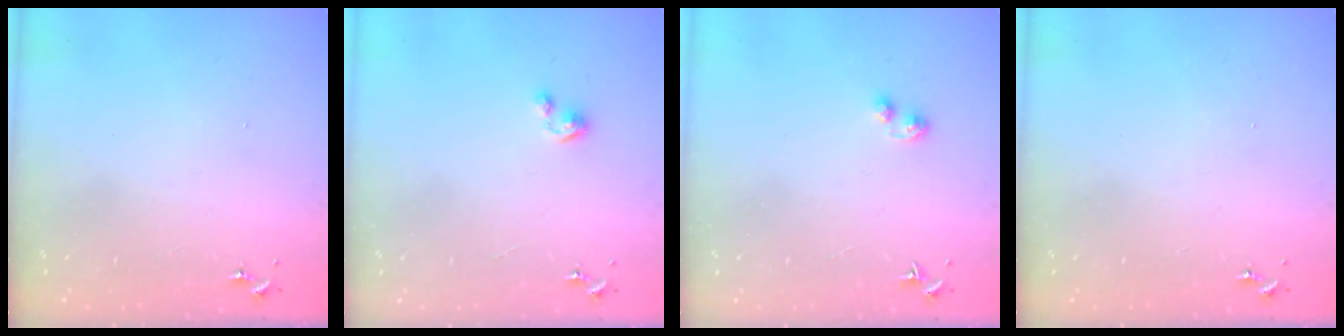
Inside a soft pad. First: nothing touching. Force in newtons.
{"total": 3.8, "press": 3.7, "slide": 0.3}
{"total": 3.8, "press": 3.8, "slide": 0.5}
{"total": 0.0}